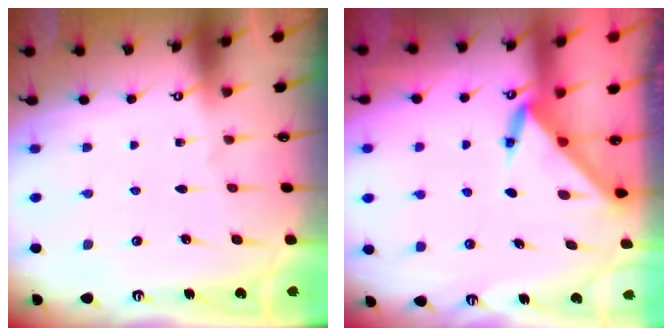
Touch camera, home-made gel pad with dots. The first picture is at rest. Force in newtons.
{"total": 3.4, "press": 3.4, "slide": 0.1}